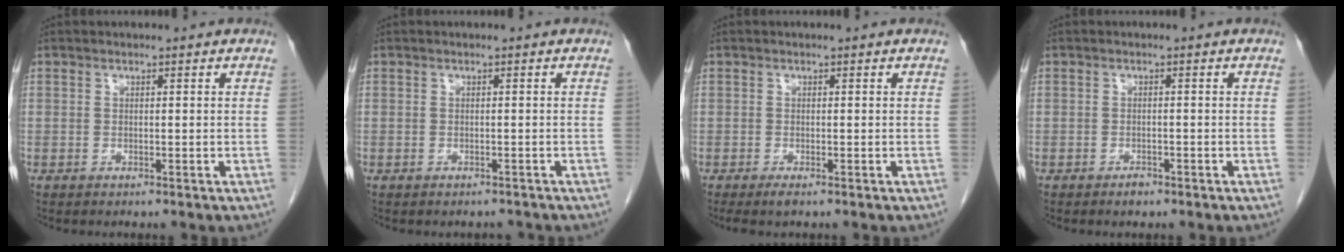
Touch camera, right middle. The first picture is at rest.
{"total": 1.2, "force": [-1.1, 0.6, 0.0], "torque": [-0.004, 0.001, -0.016]}
{"total": 1.4, "force": [-1.0, 0.1, 1.0], "torque": [-0.019, -0.005, -0.017]}
{"total": 1.2, "force": [-0.9, 0.5, 0.6], "torque": [-0.009, 0.001, -0.012]}